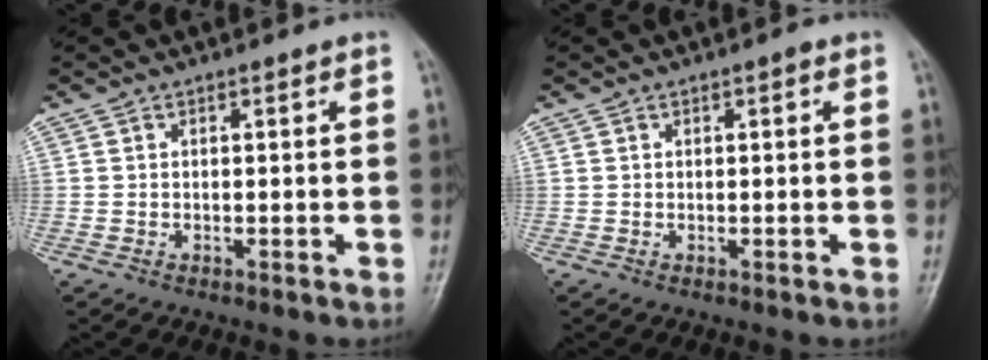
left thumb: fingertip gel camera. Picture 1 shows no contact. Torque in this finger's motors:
{"motor_torque": [0.69, 2.47, 0.72, -0.15, 0.19]}